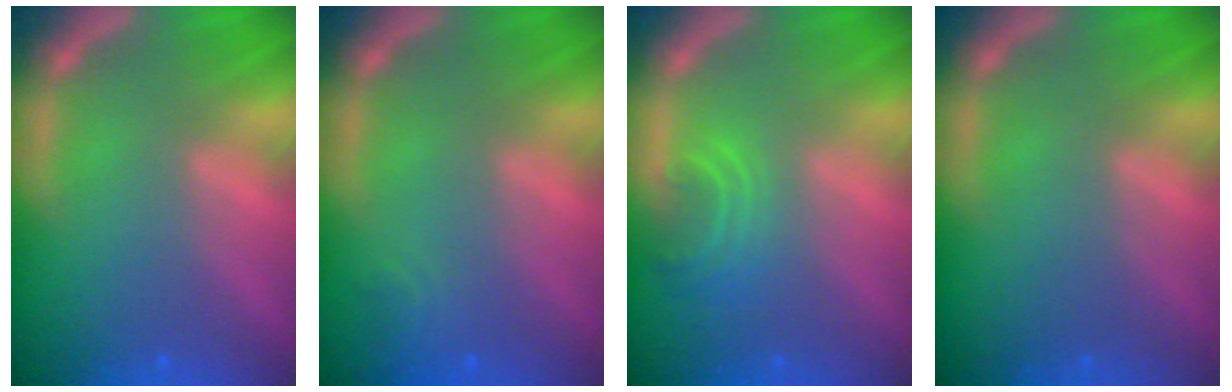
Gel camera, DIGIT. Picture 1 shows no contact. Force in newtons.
{"total": 1.4}
{"total": 2.9}
{"total": 0.0}